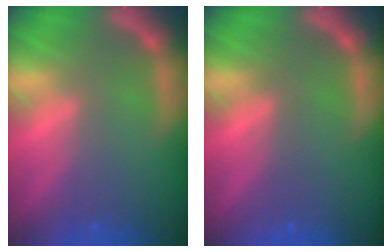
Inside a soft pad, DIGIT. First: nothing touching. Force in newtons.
{"total": 0.0}